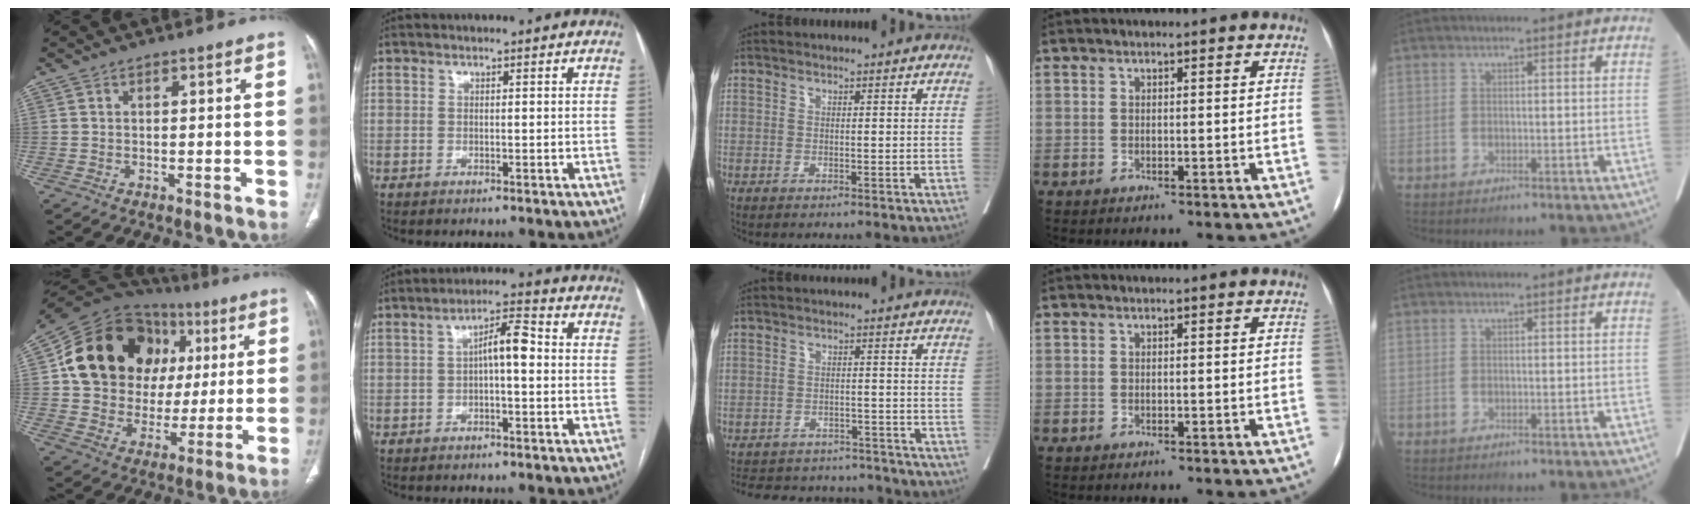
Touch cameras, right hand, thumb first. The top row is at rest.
{"thumb": {"total": 24.8, "force": [6.6, 19.6, 13.8], "torque": [-0.183, 0.035, 0.122]}, "index": {"total": 5.6, "force": [0.1, 1.5, 5.3], "torque": [-0.091, 0.023, 0.000]}, "middle": {"total": 16.3, "force": [-14.9, 5.2, 3.9], "torque": [-0.090, 0.011, -0.195]}}